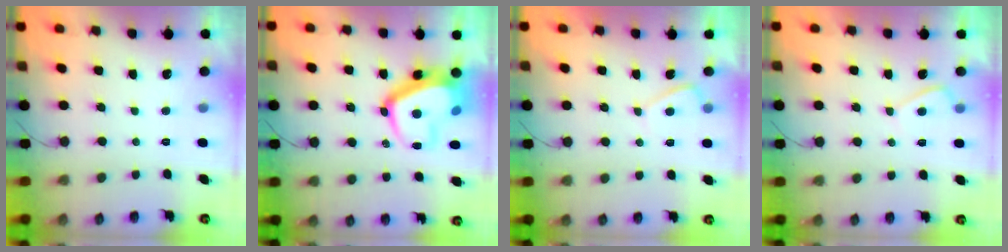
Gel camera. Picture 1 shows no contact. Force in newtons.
{"total": 16.1, "press": 16.1, "slide": 1.2}
{"total": 0.9, "press": 0.7, "slide": 0.5}
{"total": 0.5, "press": 0.2, "slide": 0.5}